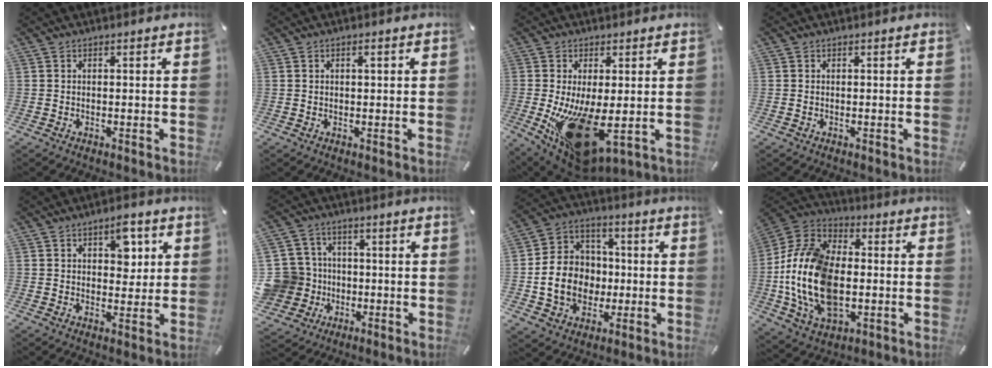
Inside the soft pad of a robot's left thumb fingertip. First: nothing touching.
{"total": 1.1, "force": [0.4, 0.5, 0.9], "torque": [-0.019, 0.003, 0.006]}
{"total": 18.0, "force": [-2.5, 7.9, 16.0], "torque": [-0.264, -0.026, -0.018]}
{"total": 0.0}
{"total": 7.1, "force": [2.9, 4.2, 4.9], "torque": [-0.046, -0.012, 0.042]}
{"total": 12.2, "force": [-1.4, 11.6, 3.3], "torque": [-0.104, 0.019, -0.019]}
{"total": 13.5, "force": [-2.3, 11.8, 6.1], "torque": [-0.134, 0.020, -0.035]}
{"total": 20.0, "force": [-3.1, 13.4, 14.4], "torque": [-0.336, 0.005, -0.056]}